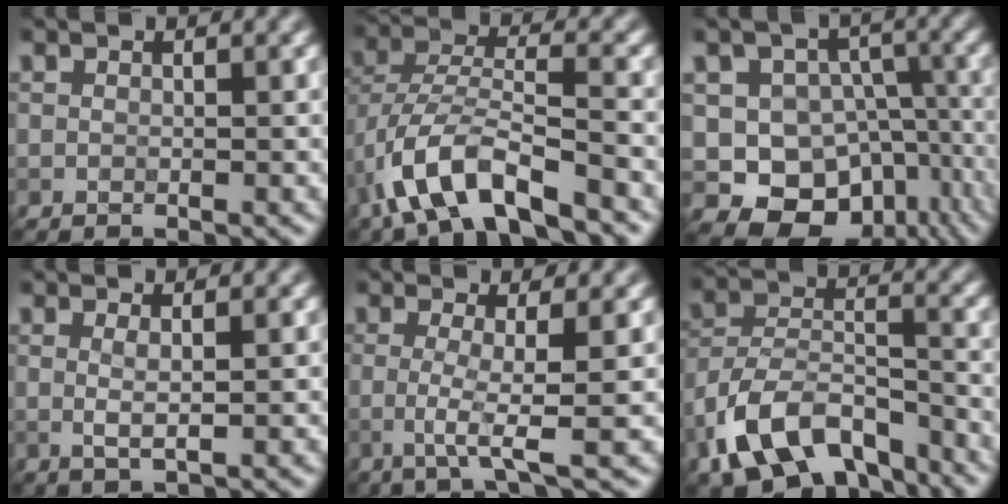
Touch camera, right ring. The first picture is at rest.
{"total": 7.4, "force": [-4.5, 2.6, 5.2], "torque": [-0.100, 0.003, -0.087]}
{"total": 10.3, "force": [-3.9, 8.4, 4.7], "torque": [-0.069, -0.005, -0.057]}
{"total": 1.4, "force": [0.5, 0.2, 1.3], "torque": [-0.025, 0.000, 0.007]}
{"total": 3.6, "force": [-0.3, 0.5, 3.5], "torque": [-0.066, -0.006, -0.012]}
{"total": 10.2, "force": [-6.2, 5.3, 6.1], "torque": [-0.111, -0.002, -0.122]}